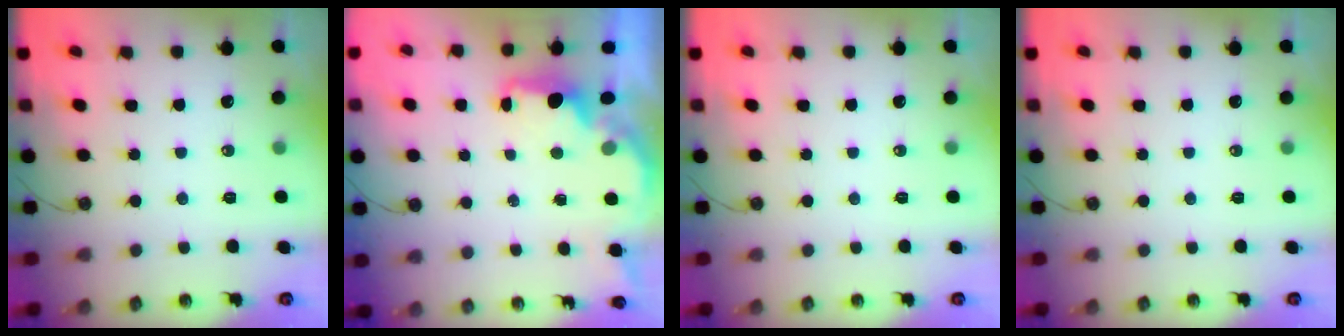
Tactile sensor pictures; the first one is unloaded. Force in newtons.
{"total": 1.6, "press": 1.5, "slide": 0.6}
{"total": 0.0}
{"total": 0.0}